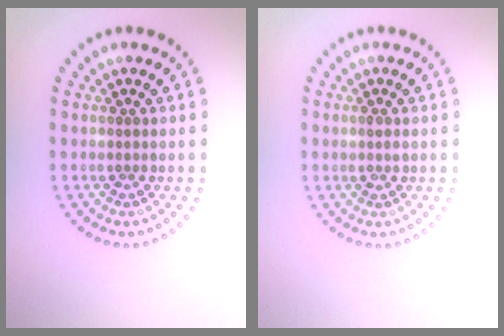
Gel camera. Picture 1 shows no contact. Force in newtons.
{"total": 0.7, "press": 0.7, "slide": 0.3}